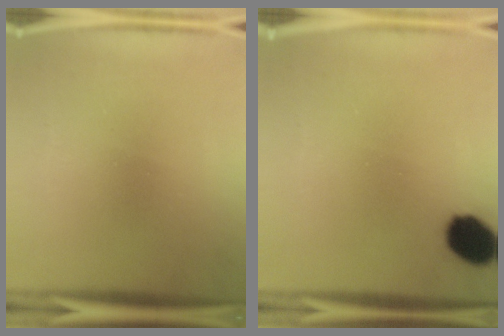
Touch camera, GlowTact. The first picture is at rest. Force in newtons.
{"total": 9.1}